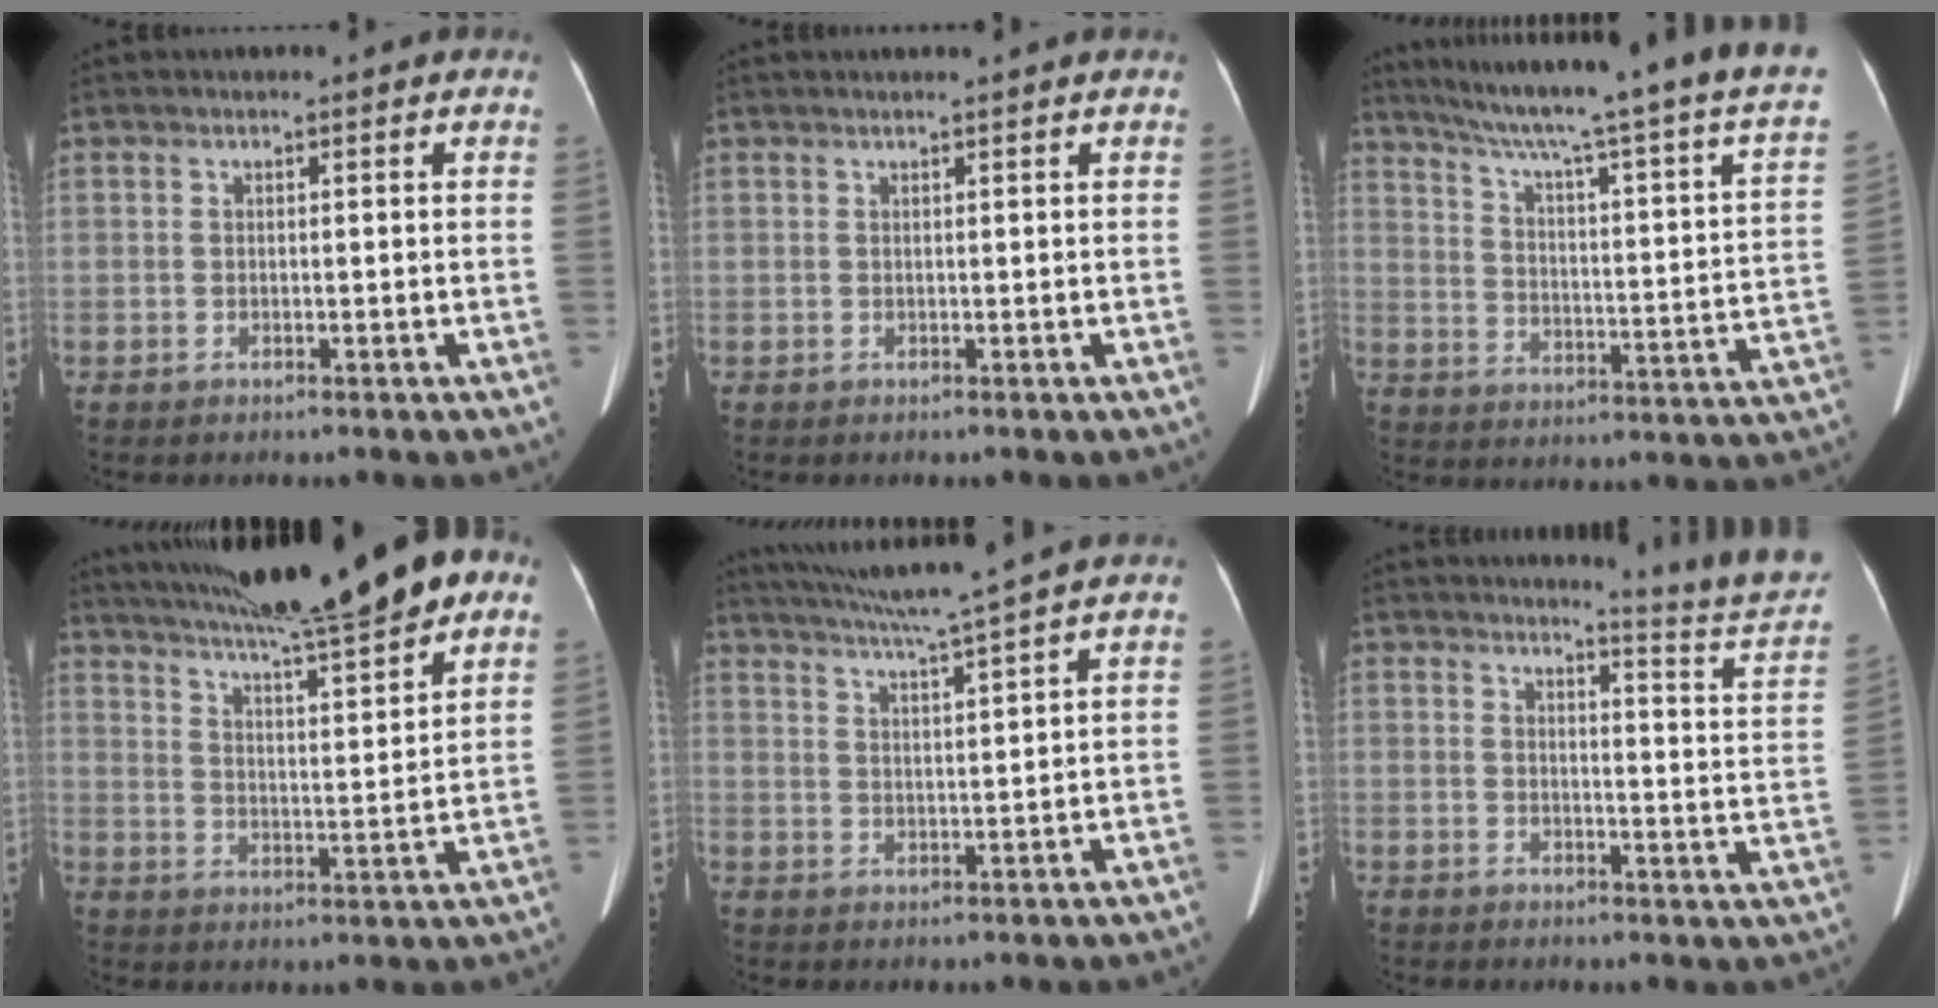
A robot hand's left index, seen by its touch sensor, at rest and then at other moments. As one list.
[{"total": 1.6, "force": [1.4, -0.5, 0.7], "torque": [-0.015, 0.009, 0.025]}, {"total": 29.3, "force": [24.1, -0.4, 16.7], "torque": [-0.253, -0.059, 0.311]}, {"total": 21.0, "force": [16.5, 0.8, 13.0], "torque": [-0.218, 0.014, 0.243]}, {"total": 10.3, "force": [8.8, -2.1, 4.9], "torque": [-0.086, 0.001, 0.138]}, {"total": 11.9, "force": [11.6, -1.8, 2.2], "torque": [-0.030, -0.100, 0.121]}]